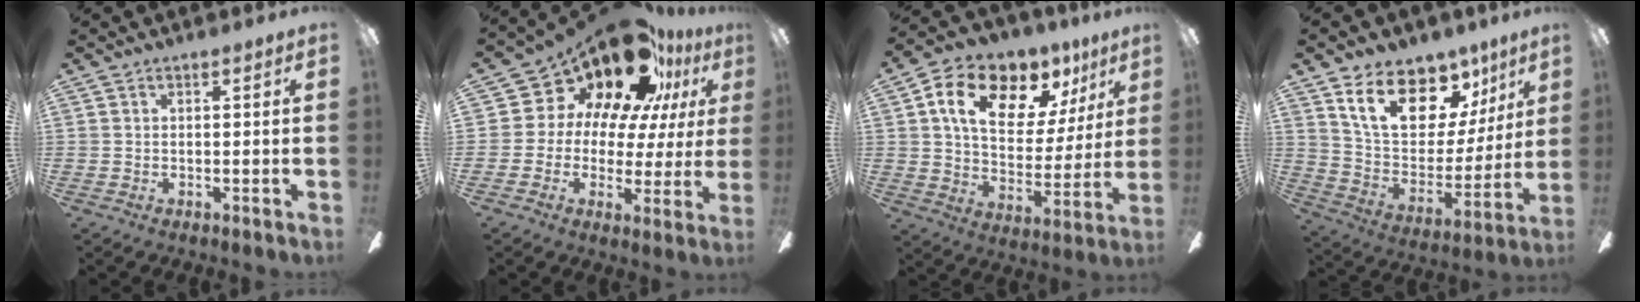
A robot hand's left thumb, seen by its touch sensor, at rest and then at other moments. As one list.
[{"total": 18.1, "force": [13.9, 9.1, 7.2], "torque": [-0.138, -0.104, 0.254]}, {"total": 16.7, "force": [9.2, 10.3, 9.4], "torque": [-0.159, -0.038, 0.161]}, {"total": 18.7, "force": [11.8, 10.9, 9.5], "torque": [-0.163, -0.067, 0.214]}]